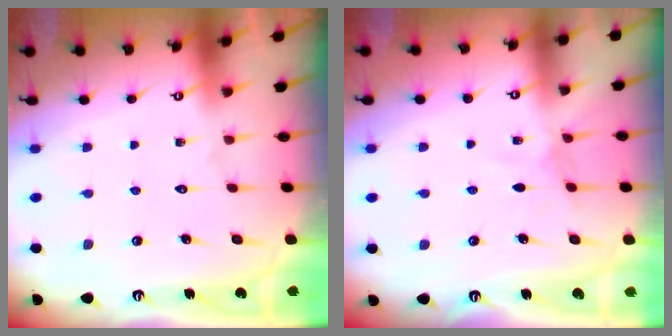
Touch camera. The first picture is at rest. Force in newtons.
{"total": 3.0, "press": 2.9, "slide": 0.4}